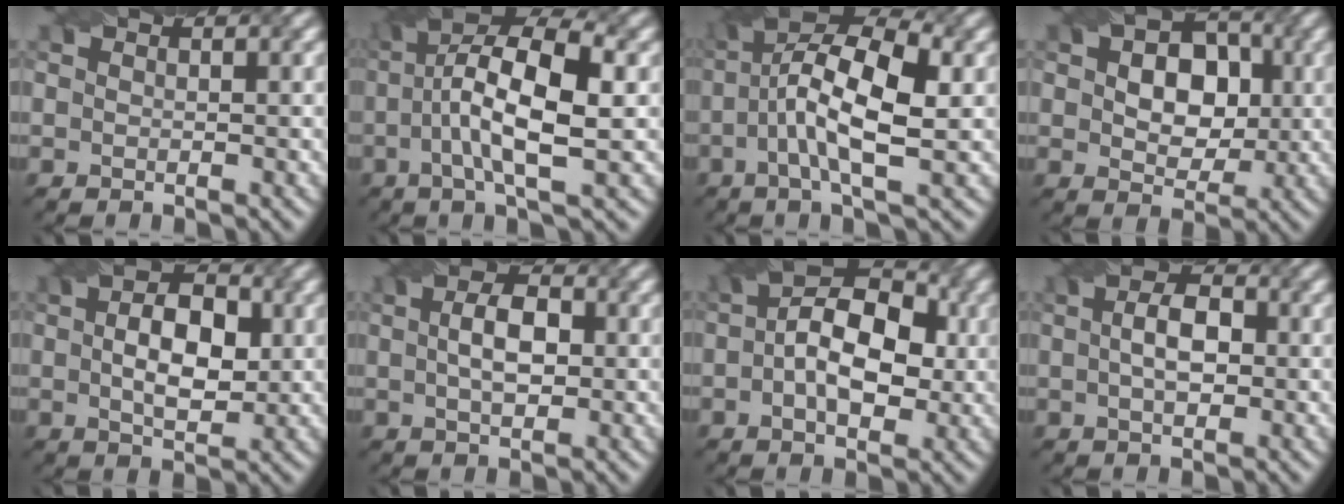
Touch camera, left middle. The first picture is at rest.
{"total": 8.5, "force": [-0.3, 2.8, 8.1], "torque": [-0.134, 0.017, 0.006]}
{"total": 8.6, "force": [-0.5, 3.2, 8.0], "torque": [-0.147, 0.014, 0.002]}
{"total": 6.4, "force": [0.2, 4.9, 4.1], "torque": [-0.054, 0.007, 0.013]}
{"total": 5.2, "force": [0.0, 3.2, 4.2], "torque": [-0.055, 0.012, 0.011]}
{"total": 3.3, "force": [-0.3, 2.0, 2.6], "torque": [-0.041, 0.007, 0.008]}
{"total": 7.7, "force": [-0.2, 4.7, 6.1], "torque": [-0.077, 0.019, 0.001]}
{"total": 3.0, "force": [-0.4, 1.9, 2.4], "torque": [-0.032, 0.008, 0.002]}